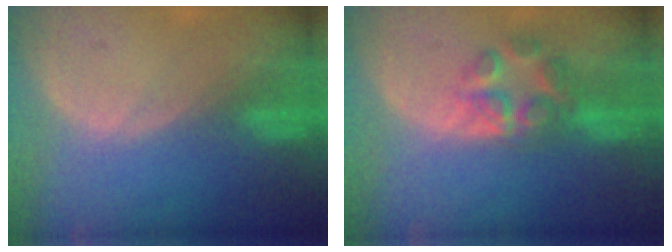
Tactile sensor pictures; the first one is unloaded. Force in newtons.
{"total": 6.8, "press": 5.8, "slide": 3.4}